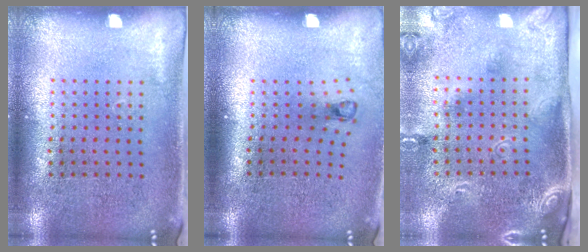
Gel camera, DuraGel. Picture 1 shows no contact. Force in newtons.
{"total": 0.7, "press": 0.3, "slide": 0.6}
{"total": 2.5, "press": 1.7, "slide": 1.8}